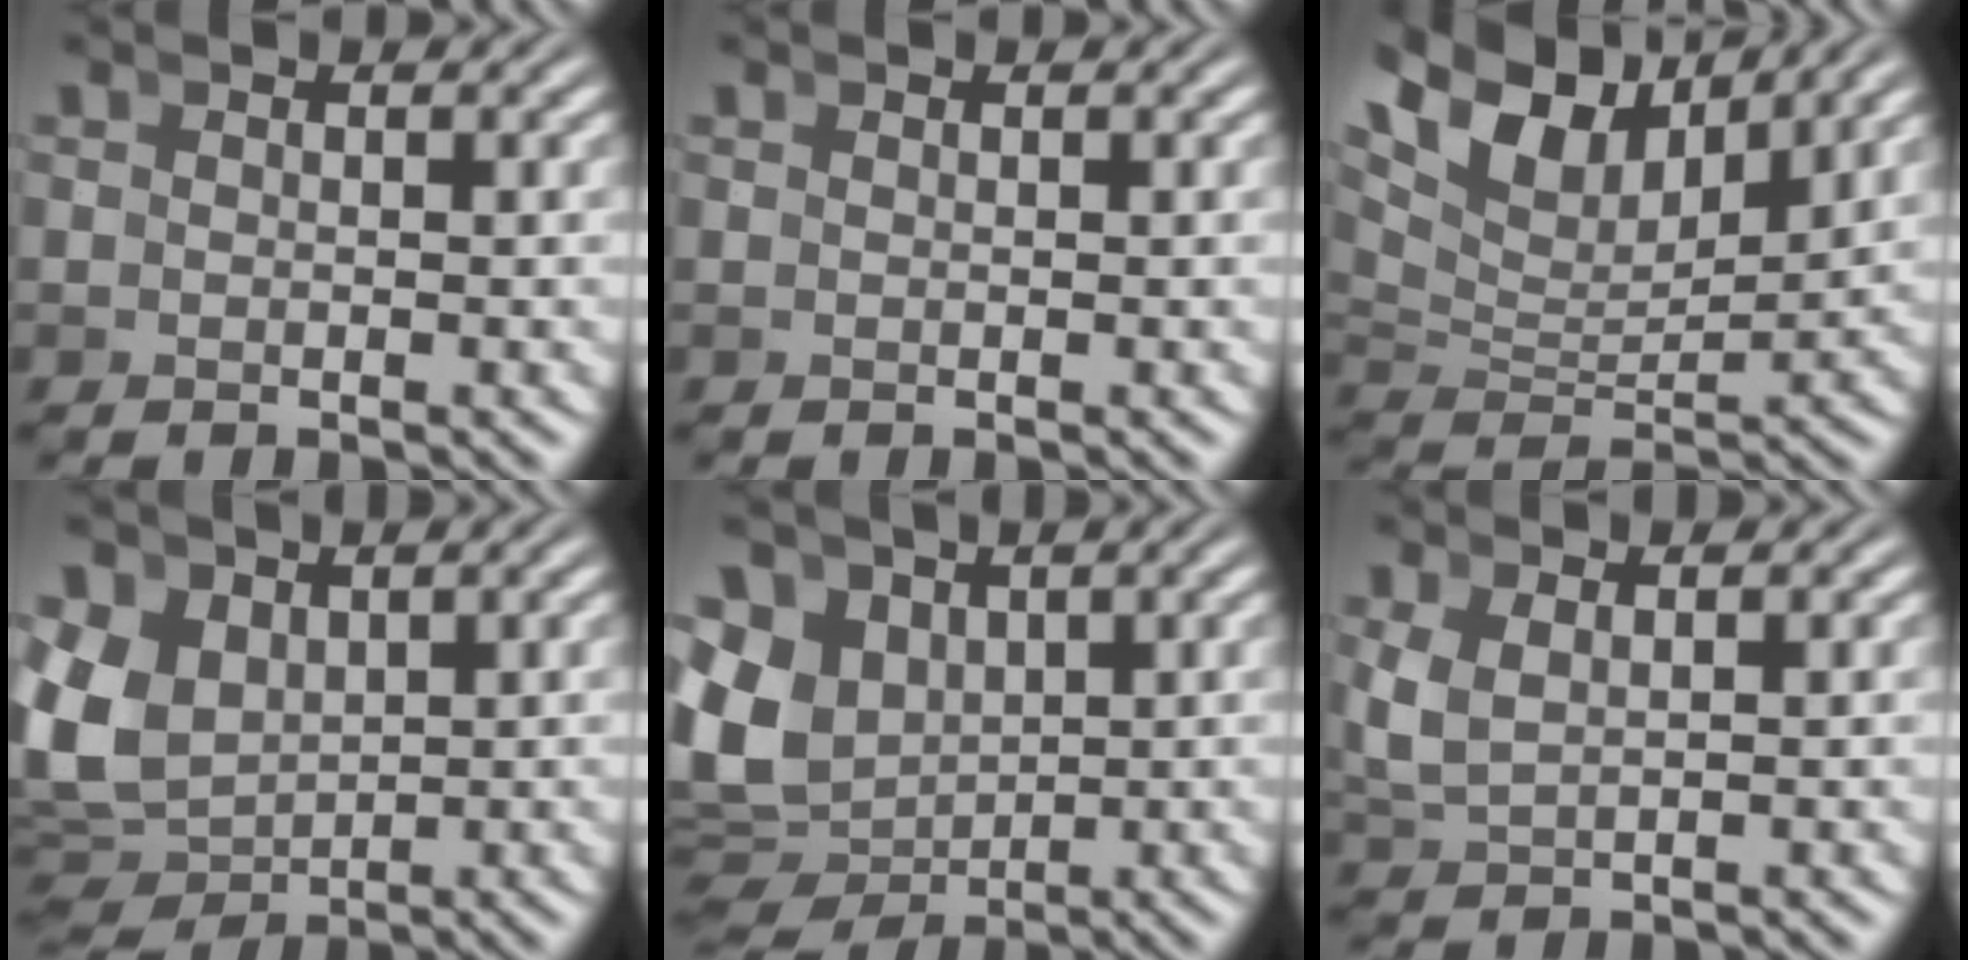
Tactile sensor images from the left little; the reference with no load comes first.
{"total": 0.0}
{"total": 9.9, "force": [5.2, 5.7, 6.2], "torque": [-0.128, 0.009, 0.086]}
{"total": 7.9, "force": [0.0, 7.0, 3.7], "torque": [-0.114, -0.032, 0.013]}
{"total": 8.5, "force": [-0.7, 7.5, 4.0], "torque": [-0.113, -0.042, 0.008]}
{"total": 2.7, "force": [0.3, 2.1, 1.7], "torque": [-0.052, -0.010, 0.017]}